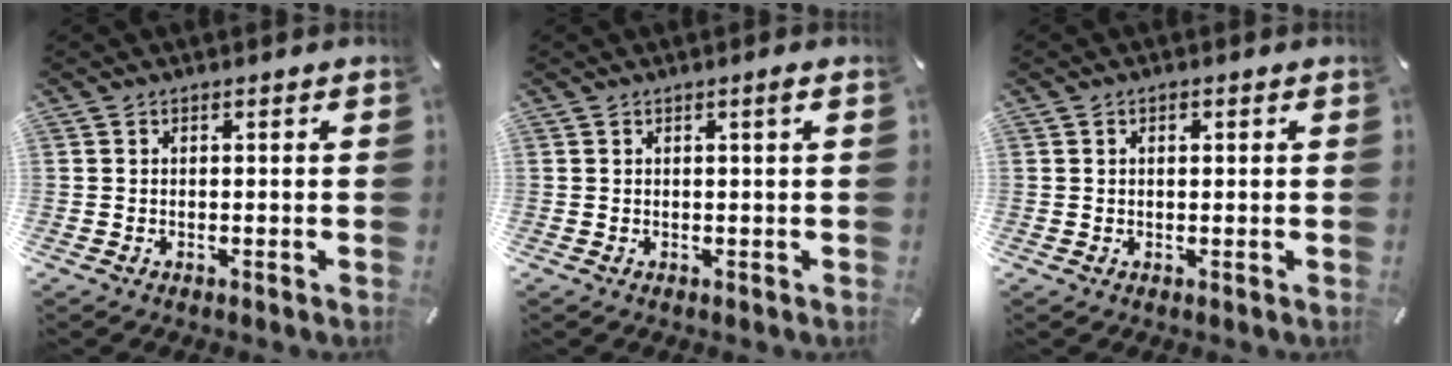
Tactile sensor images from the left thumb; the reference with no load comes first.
{"total": 1.3, "force": [0.4, 0.0, 1.2], "torque": [-0.024, 0.000, 0.006]}
{"total": 1.0, "force": [0.3, 0.7, 0.8], "torque": [-0.016, 0.004, 0.004]}